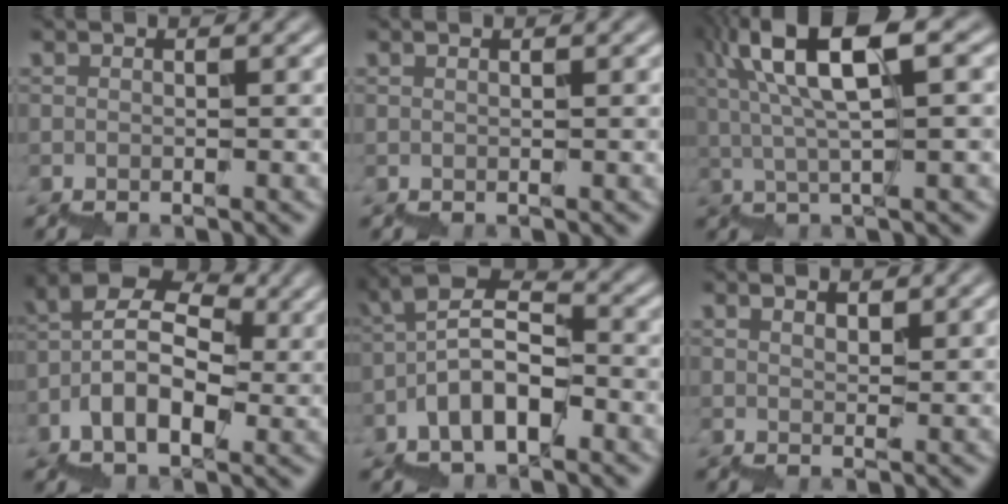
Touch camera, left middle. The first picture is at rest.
{"total": 0.7, "force": [0.6, 0.1, 0.3], "torque": [0.009, 0.004, 0.014]}
{"total": 7.7, "force": [4.2, 1.7, 6.2], "torque": [-0.100, 0.023, 0.076]}
{"total": 8.6, "force": [0.1, 5.6, 6.5], "torque": [-0.106, 0.032, 0.002]}
{"total": 5.2, "force": [-1.3, 2.5, 4.3], "torque": [-0.079, 0.028, -0.027]}
{"total": 2.5, "force": [2.4, 0.0, 0.6], "torque": [-0.002, 0.008, 0.045]}